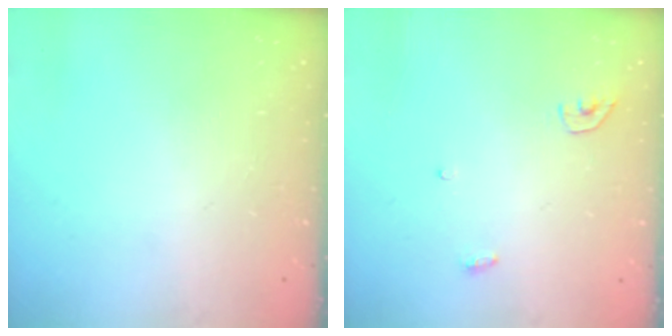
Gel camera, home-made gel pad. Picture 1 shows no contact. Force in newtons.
{"total": 3.4, "press": 3.4, "slide": 0.3}